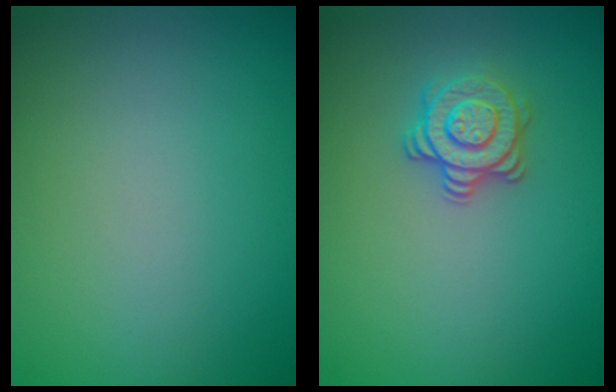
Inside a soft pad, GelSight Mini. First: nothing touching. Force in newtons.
{"total": 3.0, "press": 2.7, "slide": 1.3}